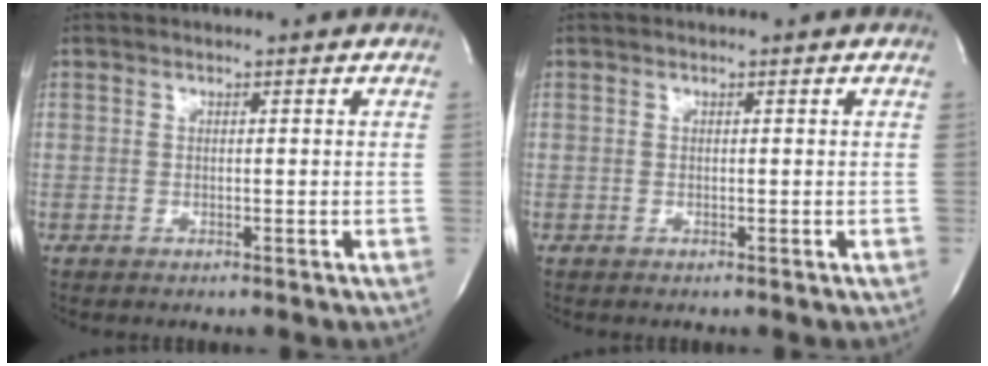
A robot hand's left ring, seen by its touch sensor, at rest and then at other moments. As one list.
[{"total": 0.0}]